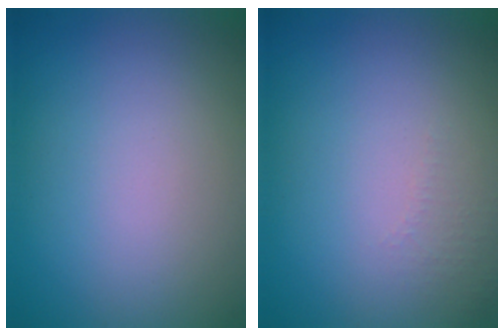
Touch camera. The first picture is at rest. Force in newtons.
{"total": 1.0, "press": 0.9, "slide": 0.3}